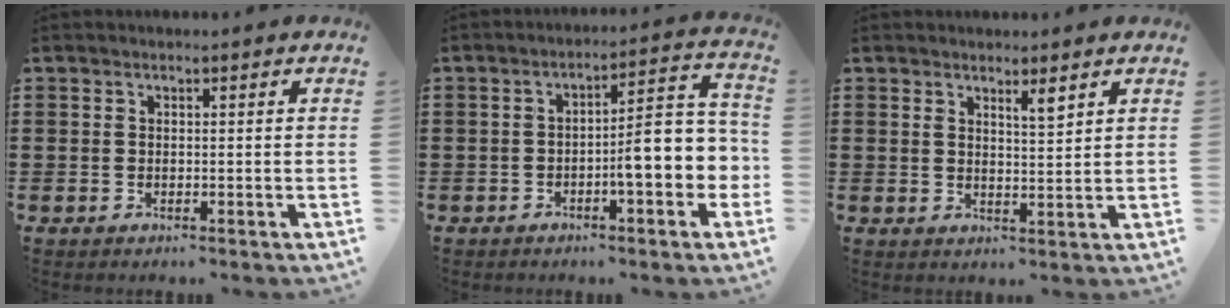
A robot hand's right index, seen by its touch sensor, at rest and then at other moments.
{"total": 8.0, "force": [-2.2, 1.9, 7.5], "torque": [-0.102, -0.018, -0.044]}
{"total": 2.5, "force": [2.0, 0.3, 1.4], "torque": [-0.021, -0.002, 0.034]}